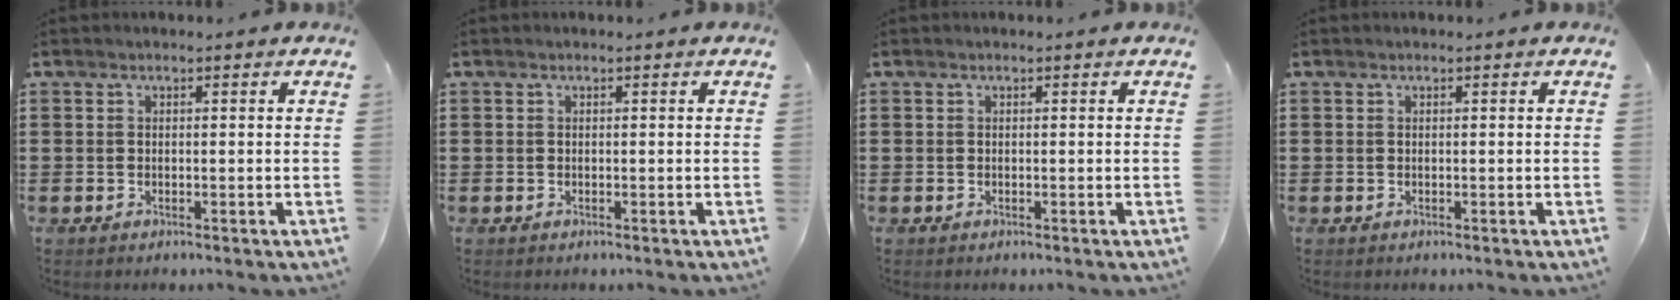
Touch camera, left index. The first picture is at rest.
{"total": 0.0}
{"total": 0.0}
{"total": 0.0}